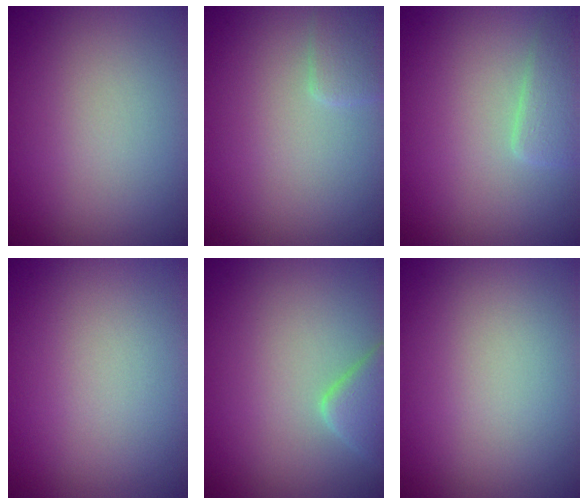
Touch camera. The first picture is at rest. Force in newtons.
{"total": 1.6, "press": 1.6, "slide": 0.1}
{"total": 2.0, "press": 2.0, "slide": 0.2}
{"total": 0.0}
{"total": 3.0, "press": 2.9, "slide": 0.3}
{"total": 0.0}